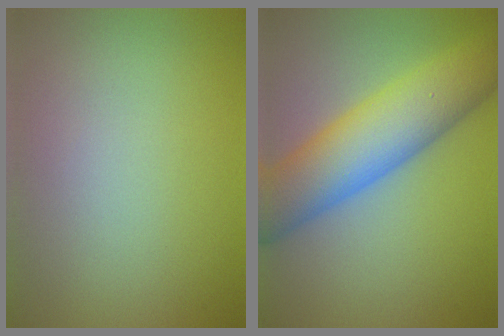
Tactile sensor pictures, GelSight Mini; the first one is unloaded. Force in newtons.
{"total": 9.6, "press": 9.6, "slide": 0.3}